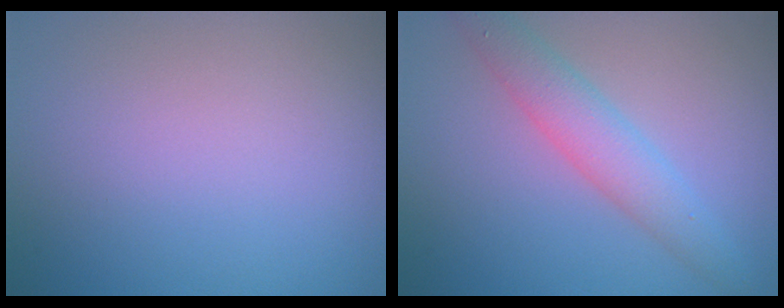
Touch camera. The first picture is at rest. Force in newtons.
{"total": 3.7, "press": 3.7, "slide": 0.1}